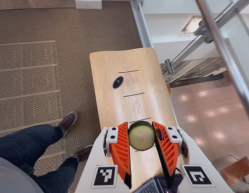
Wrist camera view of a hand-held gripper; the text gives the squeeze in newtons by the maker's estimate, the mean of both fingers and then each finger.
{"total": 8.6, "left": 8.5, "right": 8.7}